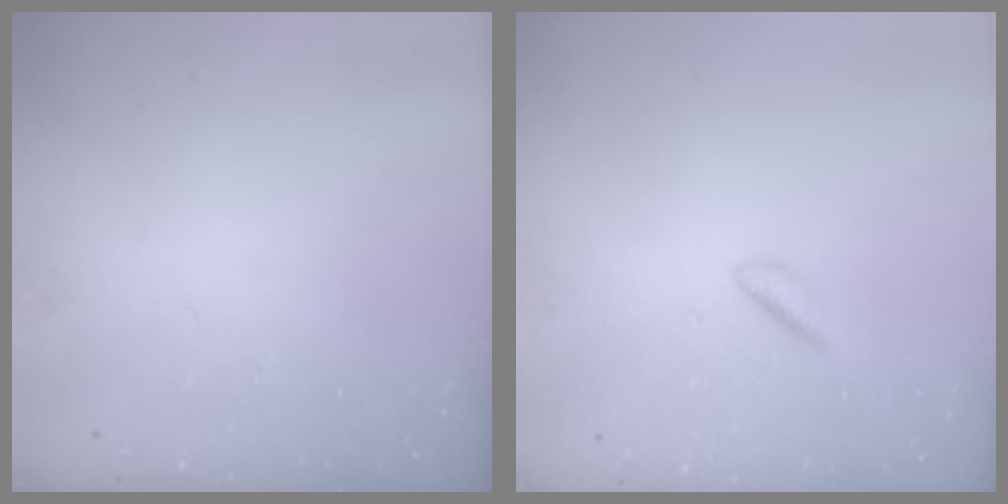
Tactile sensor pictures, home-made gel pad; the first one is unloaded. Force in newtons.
{"total": 1.8, "press": 1.6, "slide": 0.9}